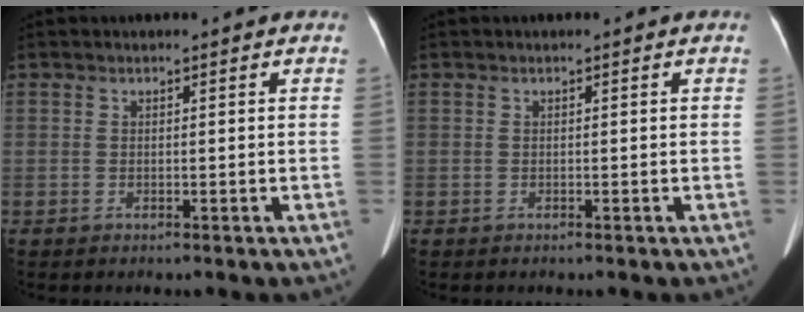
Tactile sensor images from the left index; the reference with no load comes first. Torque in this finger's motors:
{"motor_torque": [0.00, 0.00, 0.00, 0.00]}